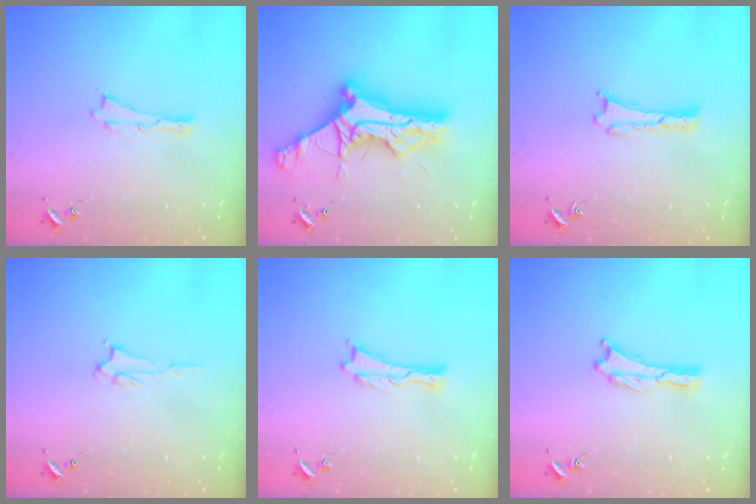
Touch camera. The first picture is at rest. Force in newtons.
{"total": 14.3, "press": 14.3, "slide": 1.3}
{"total": 0.0}
{"total": 2.2, "press": 2.2, "slide": 0.4}
{"total": 0.0}
{"total": 0.0}